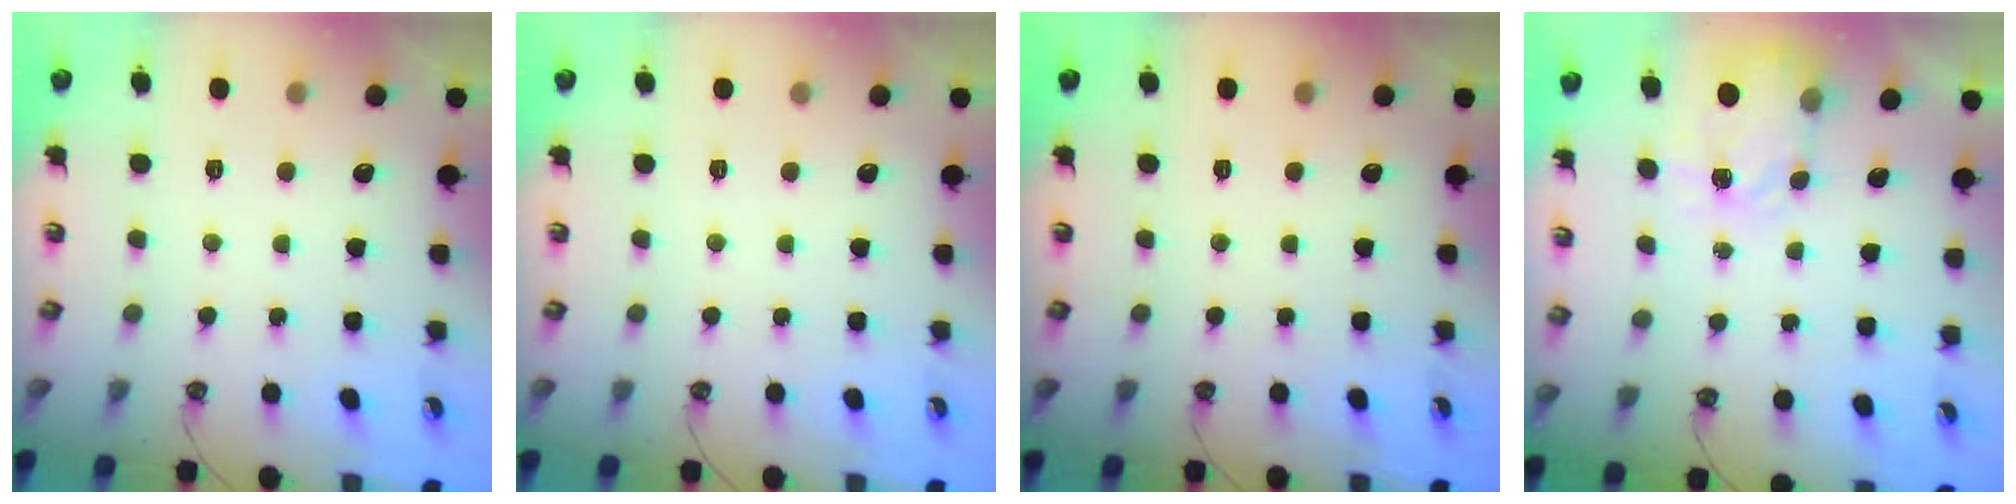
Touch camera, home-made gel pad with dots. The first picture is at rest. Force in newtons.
{"total": 0.0}
{"total": 0.0}
{"total": 3.9, "press": 3.9, "slide": 0.6}